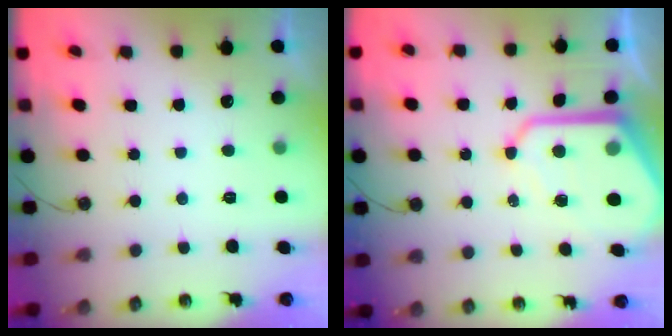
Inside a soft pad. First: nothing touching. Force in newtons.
{"total": 15.0, "press": 14.9, "slide": 1.3}